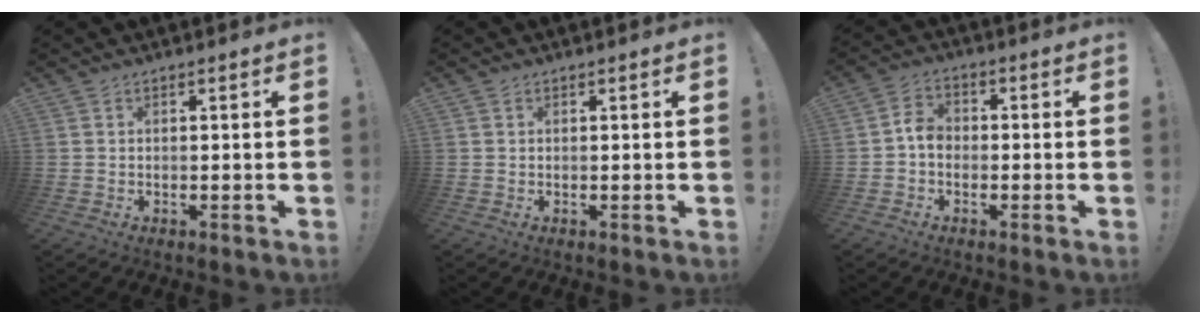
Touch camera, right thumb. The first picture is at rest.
{"total": 0.0}
{"total": 5.4, "force": [-1.5, 3.9, 3.4], "torque": [-0.061, 0.016, -0.027]}